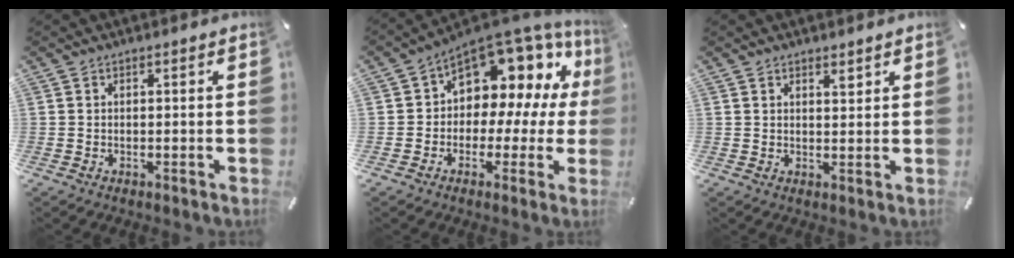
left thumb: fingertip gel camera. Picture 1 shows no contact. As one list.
[{"total": 11.8, "force": [5.7, 8.2, 6.3], "torque": [-0.086, -0.066, 0.095]}, {"total": 1.9, "force": [1.6, 0.6, 0.6], "torque": [0.004, -0.012, 0.027]}]